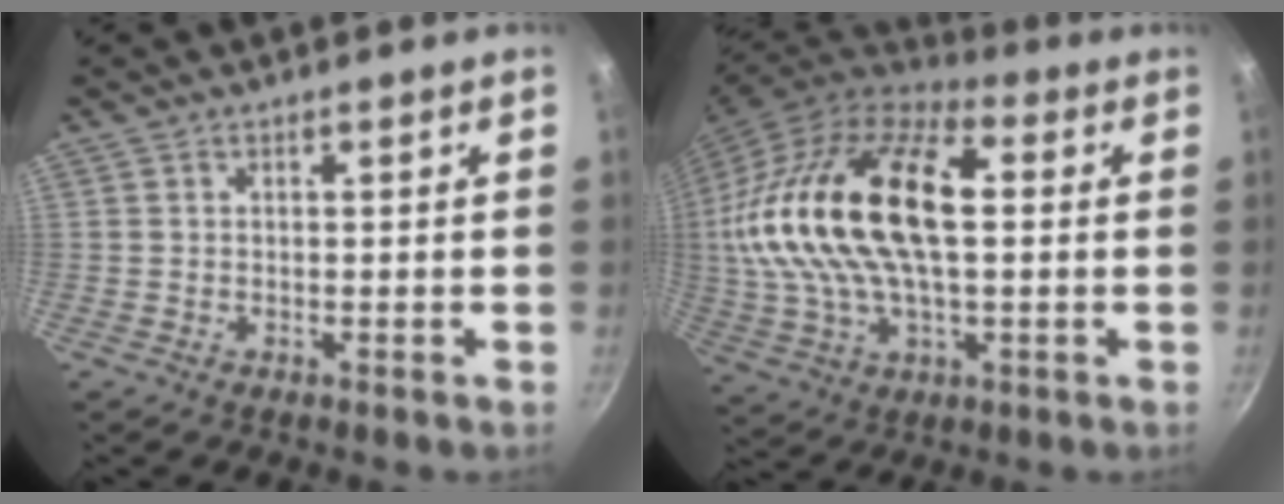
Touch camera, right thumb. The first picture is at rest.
{"total": 26.9, "force": [3.5, 14.2, 22.5], "torque": [-0.430, 0.022, 0.055]}